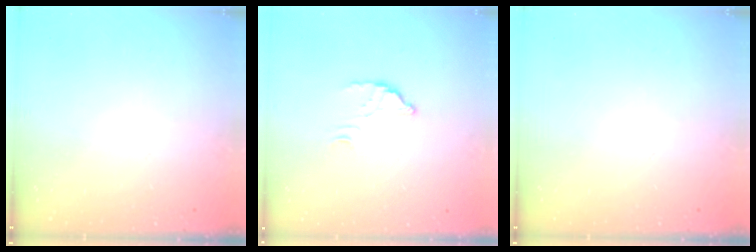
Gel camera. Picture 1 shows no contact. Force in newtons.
{"total": 2.5, "press": 2.5, "slide": 0.1}
{"total": 0.0}